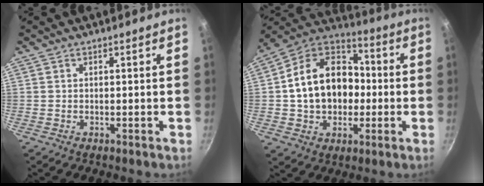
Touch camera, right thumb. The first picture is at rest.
{"total": 19.2, "force": [-0.3, 14.6, 12.5], "torque": [-0.188, 0.043, -0.011]}